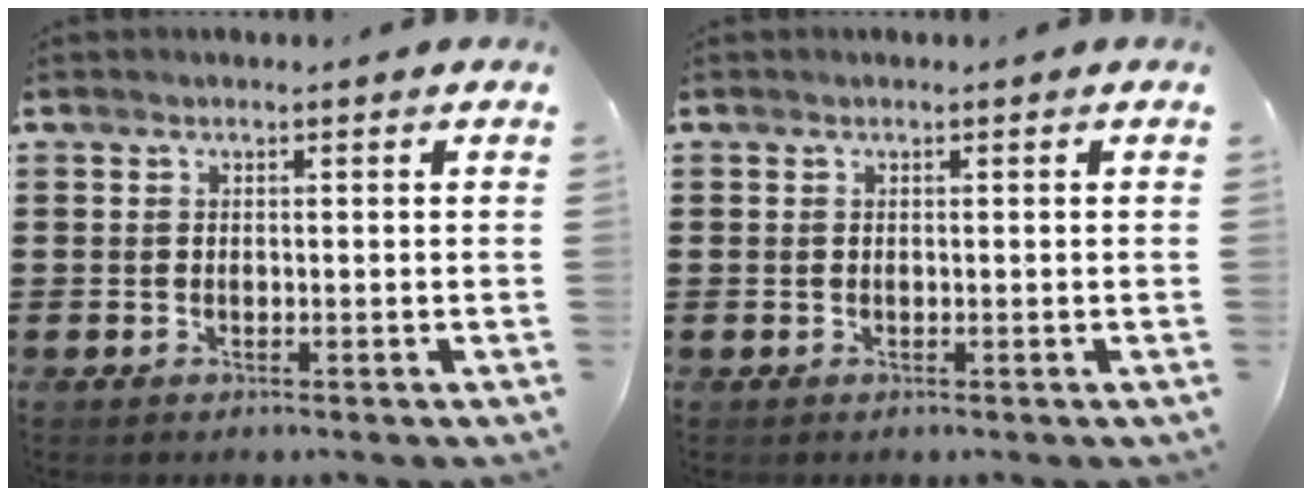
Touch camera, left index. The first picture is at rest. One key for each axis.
{"total": 0.0}